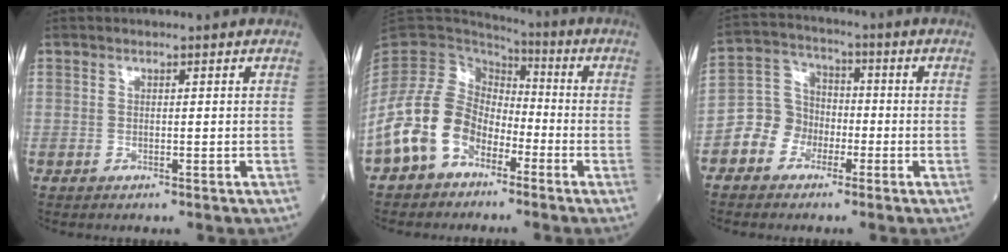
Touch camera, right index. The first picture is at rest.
{"total": 11.4, "force": [-6.0, 7.9, 5.6], "torque": [-0.133, 0.022, -0.121]}
{"total": 6.8, "force": [-3.1, 5.8, 1.9], "torque": [-0.048, 0.026, -0.060]}